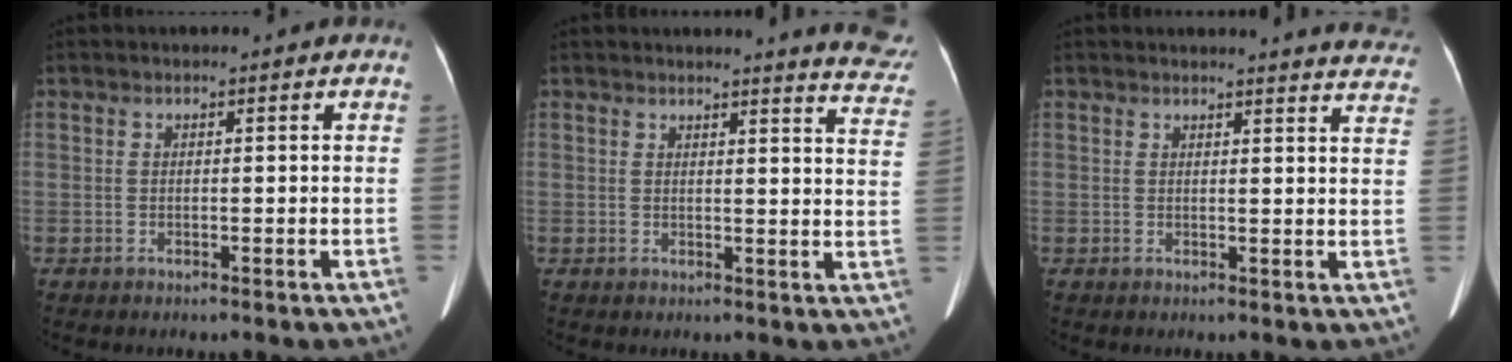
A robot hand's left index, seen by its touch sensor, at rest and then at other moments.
{"total": 9.2, "force": [9.0, -0.1, 1.8], "torque": [-0.002, -0.074, 0.068]}
{"total": 10.8, "force": [10.7, 0.6, 1.8], "torque": [0.004, -0.059, 0.084]}